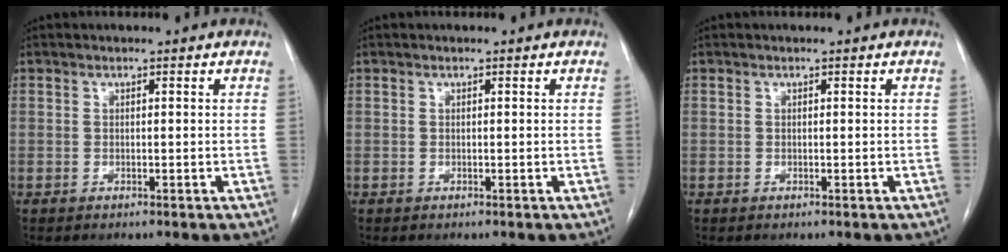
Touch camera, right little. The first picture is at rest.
{"total": 0.0}
{"total": 0.0}